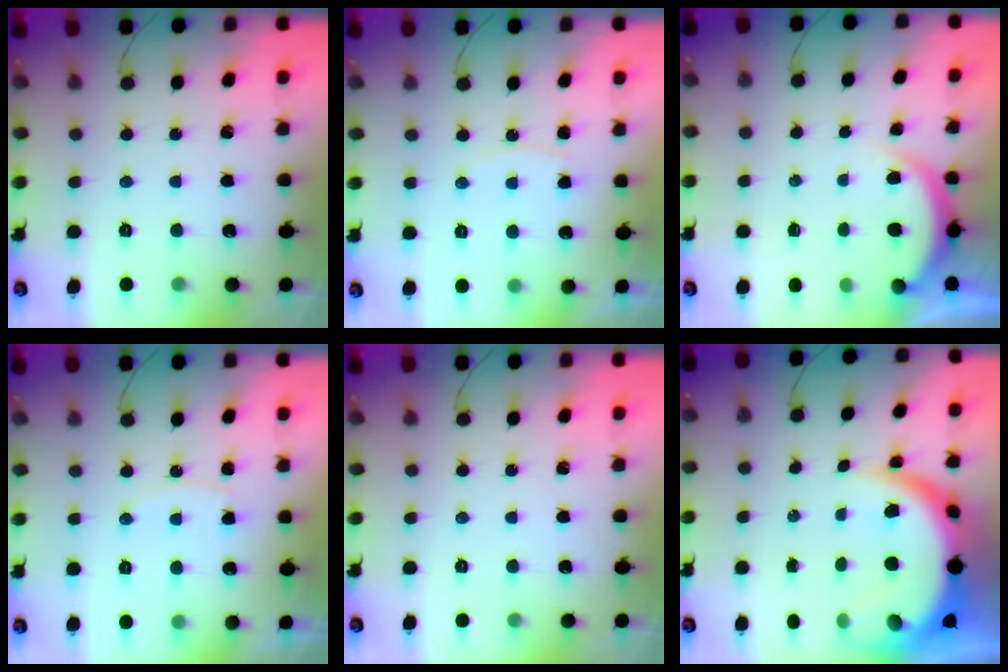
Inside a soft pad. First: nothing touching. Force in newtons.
{"total": 4.9, "press": 4.8, "slide": 0.5}
{"total": 3.6, "press": 3.5, "slide": 0.7}
{"total": 4.9, "press": 4.8, "slide": 0.5}
{"total": 0.0}
{"total": 11.0, "press": 10.9, "slide": 1.1}